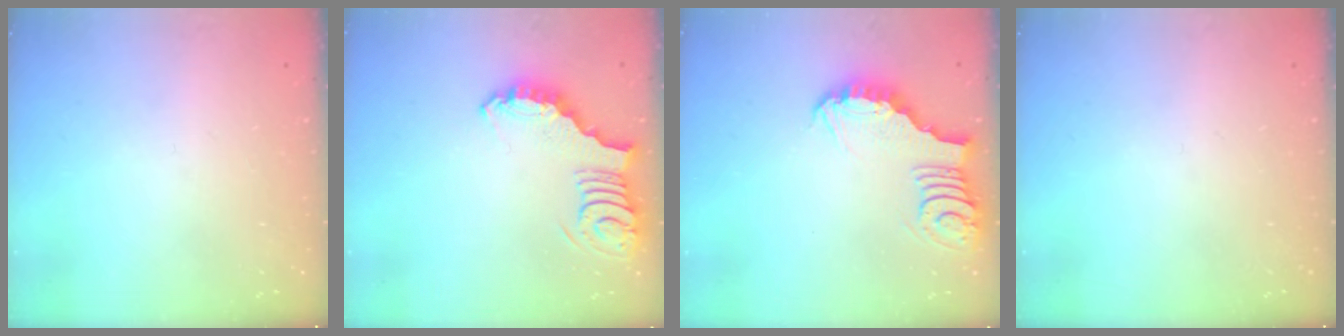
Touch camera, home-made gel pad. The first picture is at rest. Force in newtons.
{"total": 4.1, "press": 4.0, "slide": 0.6}
{"total": 4.0, "press": 4.0, "slide": 0.4}
{"total": 0.0}